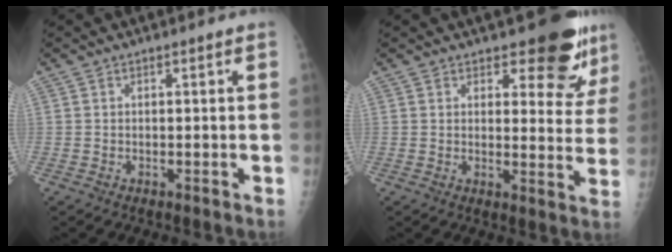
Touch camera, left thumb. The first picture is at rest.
{"total": 10.8, "force": [8.3, 4.3, 5.4], "torque": [-0.027, -0.060, 0.096]}